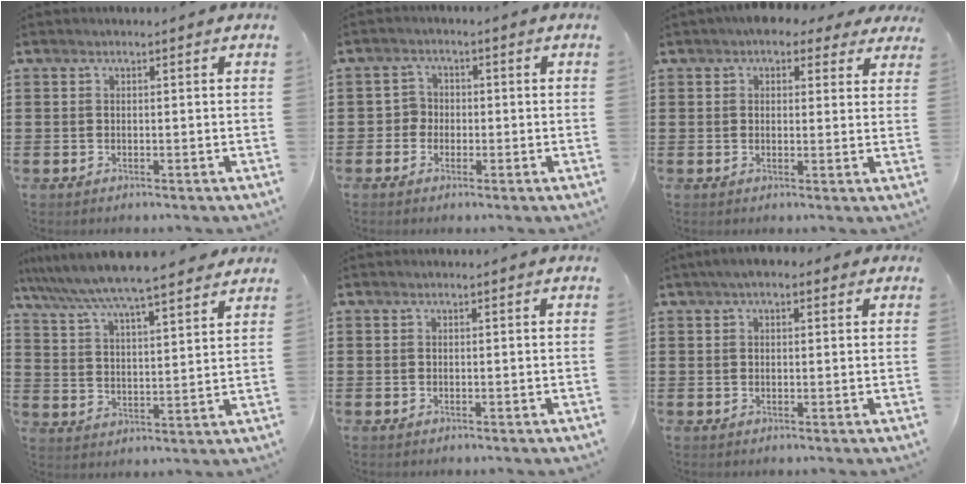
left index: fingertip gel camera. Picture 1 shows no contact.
{"total": 2.4, "force": [-0.9, 2.2, 0.4], "torque": [-0.020, 0.006, -0.023]}
{"total": 4.0, "force": [3.1, 2.1, 1.6], "torque": [-0.034, 0.002, 0.054]}
{"total": 6.7, "force": [6.2, -0.1, 2.6], "torque": [-0.077, -0.034, 0.103]}
{"total": 0.0}
{"total": 2.5, "force": [1.4, 1.4, 1.6], "torque": [-0.036, 0.011, 0.025]}